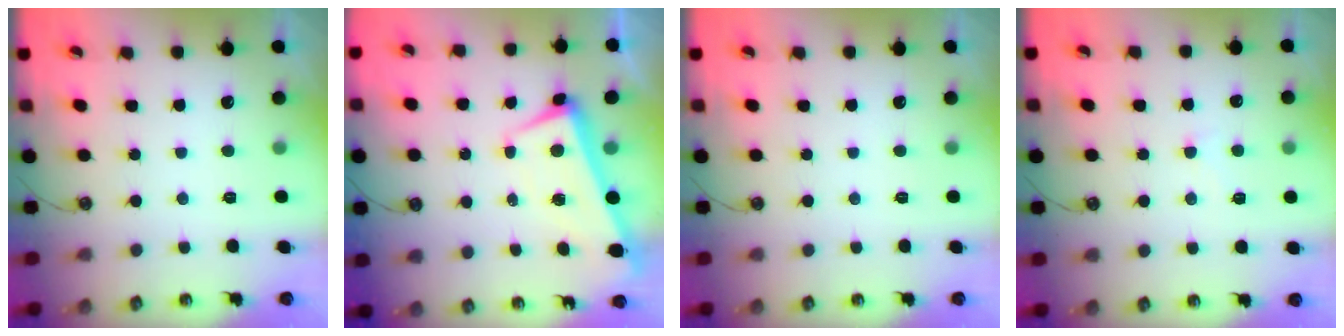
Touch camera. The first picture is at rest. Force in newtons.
{"total": 2.2, "press": 2.1, "slide": 0.7}
{"total": 0.0}
{"total": 2.1, "press": 2.1, "slide": 0.5}